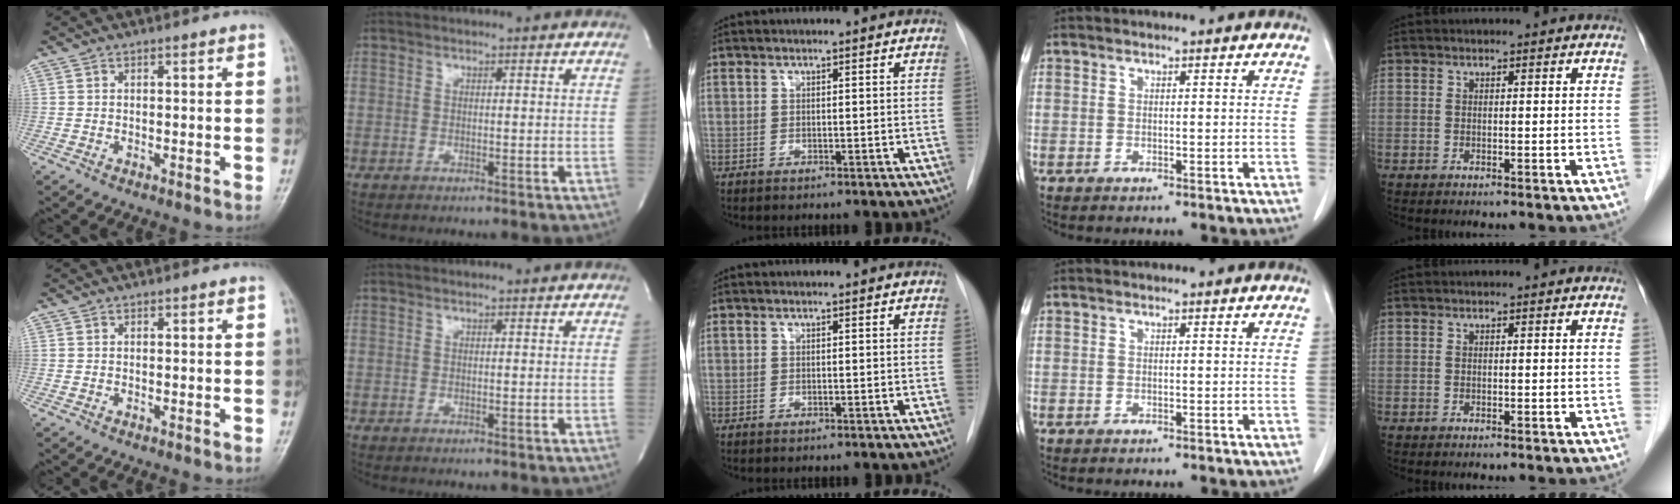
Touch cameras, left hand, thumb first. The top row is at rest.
{}